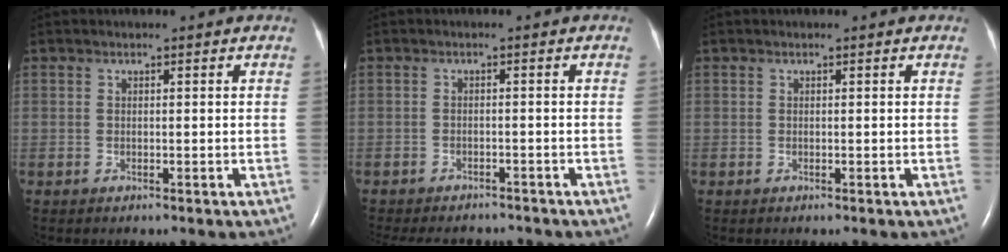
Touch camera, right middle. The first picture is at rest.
{"total": 10.7, "force": [-9.6, 3.5, 3.2], "torque": [-0.067, -0.002, -0.122]}
{"total": 0.0}